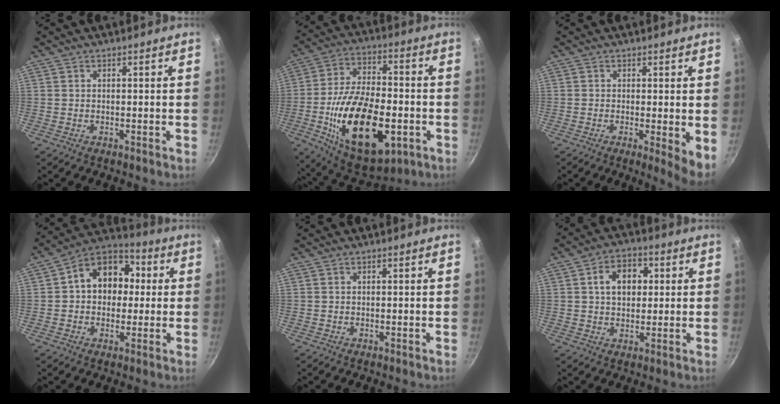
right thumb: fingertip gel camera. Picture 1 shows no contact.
{"total": 25.2, "force": [-6.5, 13.1, 20.5], "torque": [-0.337, 0.020, -0.098]}
{"total": 4.8, "force": [-0.3, 1.1, 4.7], "torque": [-0.061, -0.015, -0.007]}
{"total": 13.5, "force": [1.4, 10.5, 8.3], "torque": [-0.080, 0.030, 0.002]}
{"total": 0.0}
{"total": 8.4, "force": [1.7, 6.0, 5.6], "torque": [-0.060, 0.009, 0.019]}